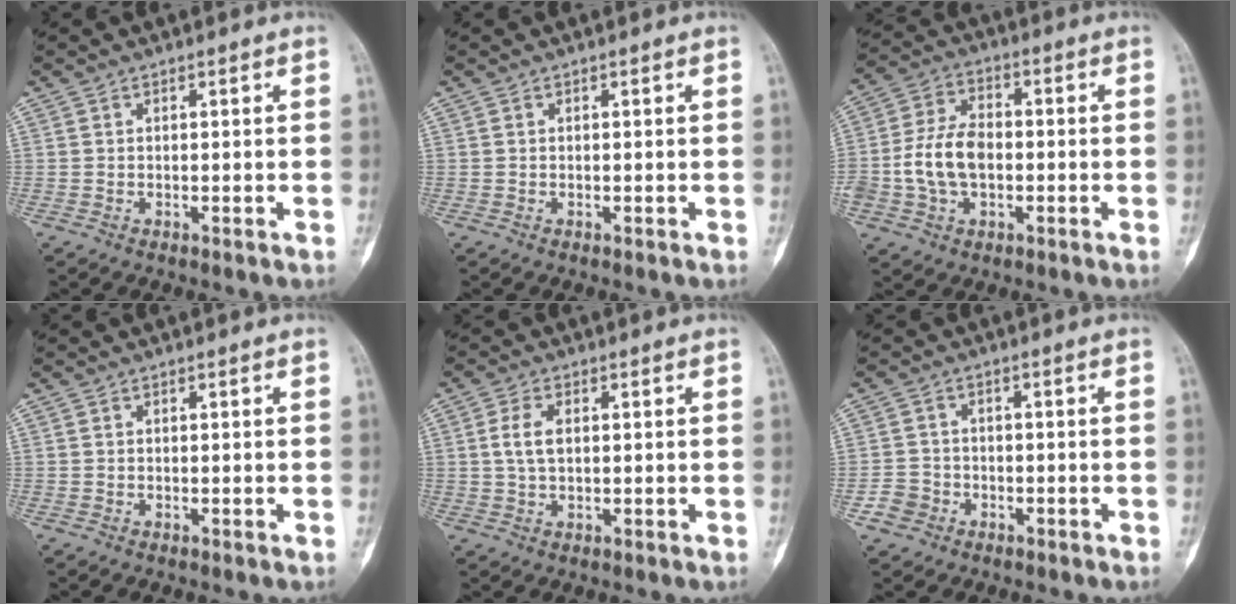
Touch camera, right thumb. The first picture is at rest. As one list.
[{"total": 0.0}, {"total": 10.3, "force": [-1.4, 6.6, 7.7], "torque": [-0.147, 0.025, -0.034]}, {"total": 0.0}, {"total": 4.0, "force": [0.7, 2.1, 3.4], "torque": [-0.077, 0.003, 0.011]}, {"total": 3.7, "force": [-1.9, 3.2, 0.5], "torque": [0.003, 0.018, -0.034]}]